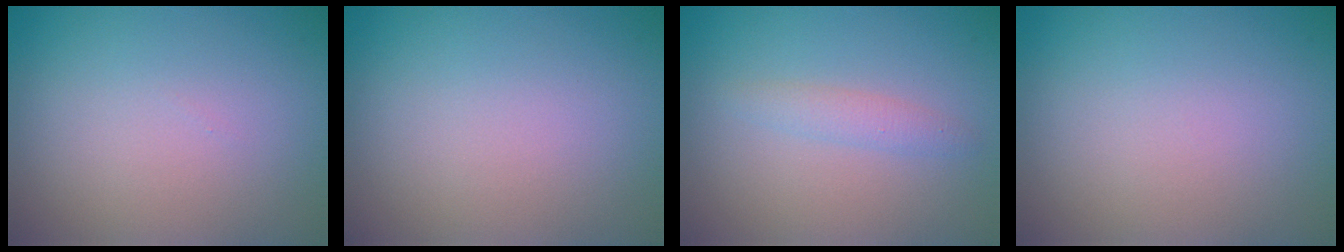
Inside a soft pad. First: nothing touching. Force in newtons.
{"total": 0.0}
{"total": 1.4, "press": 1.4, "slide": 0.0}
{"total": 0.0}